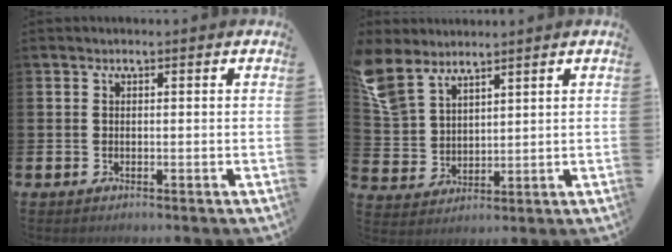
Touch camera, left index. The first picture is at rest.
{"total": 7.0, "force": [6.0, 3.1, 2.0], "torque": [-0.055, -0.017, 0.113]}